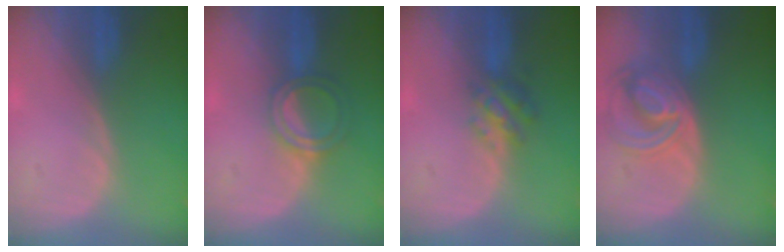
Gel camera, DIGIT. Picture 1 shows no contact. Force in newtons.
{"total": 5.1, "press": 4.7, "slide": 1.9}
{"total": 4.8, "press": 4.6, "slide": 1.6}
{"total": 8.3, "press": 7.1, "slide": 4.2}